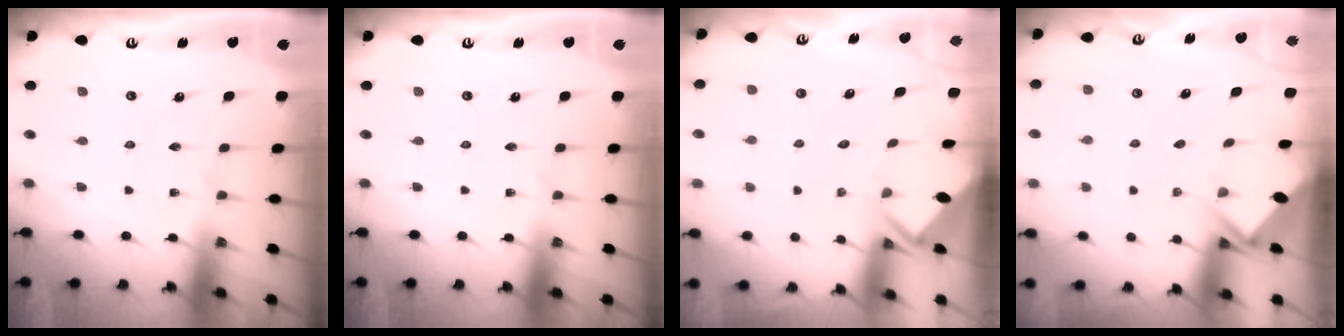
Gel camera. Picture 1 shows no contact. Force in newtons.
{"total": 0.0}
{"total": 3.4, "press": 3.4, "slide": 0.2}
{"total": 2.7, "press": 2.7, "slide": 0.2}